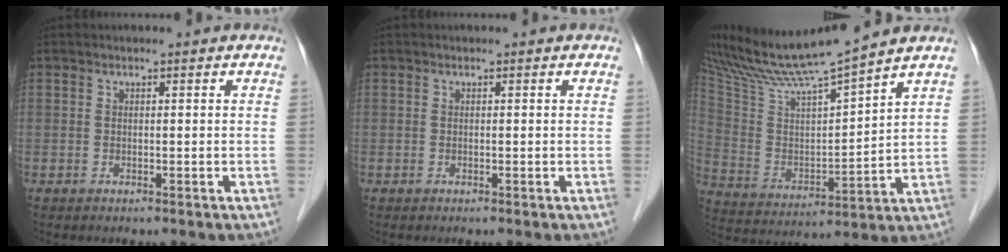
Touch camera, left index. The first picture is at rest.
{"total": 0.0}
{"total": 13.5, "force": [12.4, -1.7, 5.1], "torque": [-0.104, -0.003, 0.235]}